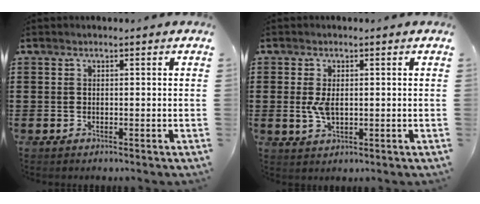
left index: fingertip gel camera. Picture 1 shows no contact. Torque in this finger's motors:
{"motor_torque": [0.41, 0.86, 0.18, 0.04]}